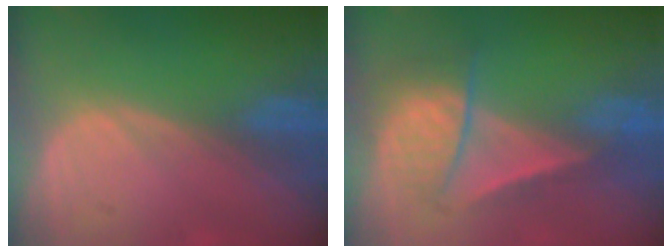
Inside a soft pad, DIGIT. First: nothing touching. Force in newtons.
{"total": 6.6, "press": 6.5, "slide": 1.2}